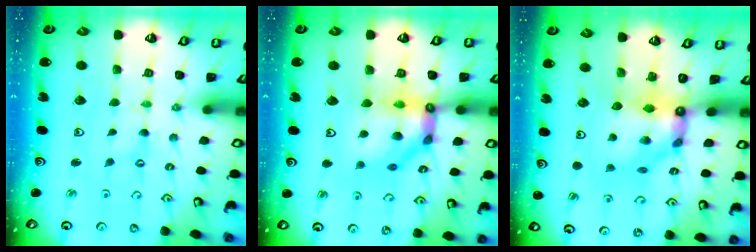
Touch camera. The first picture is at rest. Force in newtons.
{"total": 15.1, "press": 15.0, "slide": 2.0}
{"total": 9.1, "press": 9.0, "slide": 0.8}